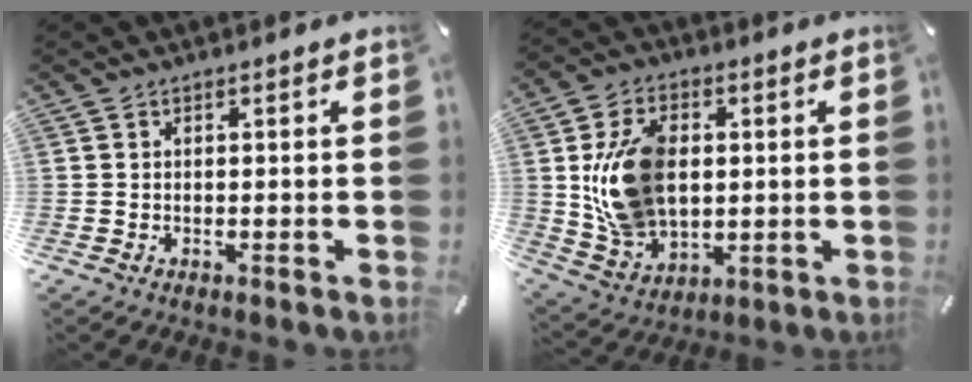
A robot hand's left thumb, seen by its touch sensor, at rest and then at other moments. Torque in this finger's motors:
{"motor_torque": [2.54, 2.47, 0.71, -0.21, 0.30]}